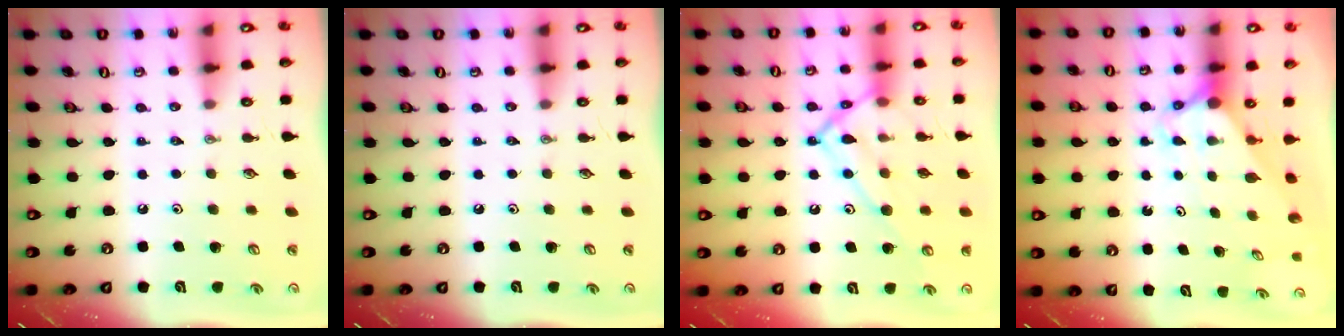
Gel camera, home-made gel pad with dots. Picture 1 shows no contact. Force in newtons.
{"total": 0.0}
{"total": 15.1, "press": 15.0, "slide": 1.4}
{"total": 2.7, "press": 2.7, "slide": 0.0}